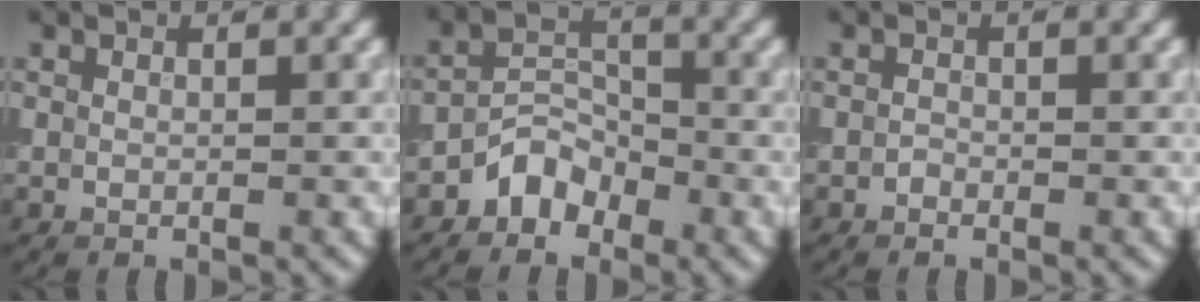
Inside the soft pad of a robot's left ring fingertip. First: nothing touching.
{"total": 2.9, "force": [-2.0, 1.8, 1.0], "torque": [-0.008, 0.013, -0.042]}
{"total": 0.5, "force": [-0.4, 0.3, 0.1], "torque": [-0.001, -0.003, -0.011]}